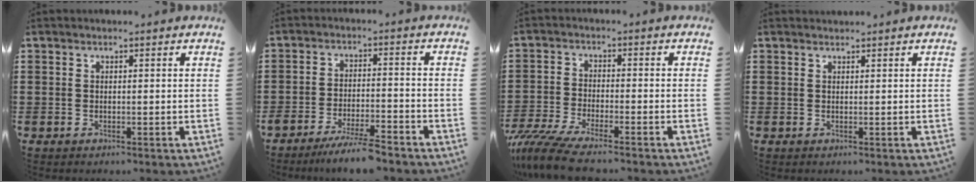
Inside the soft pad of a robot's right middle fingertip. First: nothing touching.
{"total": 5.3, "force": [-4.7, 0.0, 2.3], "torque": [-0.042, -0.007, -0.087]}
{"total": 6.1, "force": [-5.3, 0.2, 3.1], "torque": [-0.090, -0.022, -0.110]}
{"total": 0.7, "force": [0.7, 0.2, -0.1], "torque": [-0.001, 0.000, 0.014]}